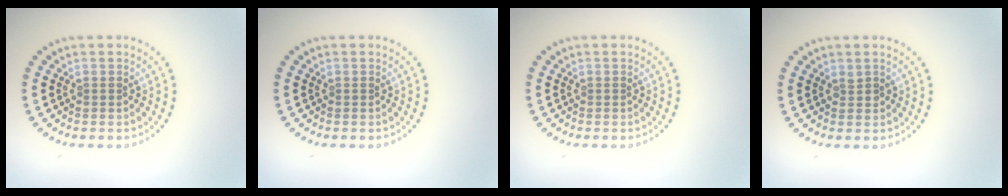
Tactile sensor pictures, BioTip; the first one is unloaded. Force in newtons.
{"total": 0.0}
{"total": 0.0}
{"total": 0.6, "press": 0.6, "slide": 0.2}